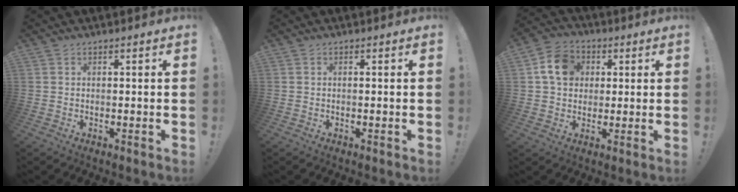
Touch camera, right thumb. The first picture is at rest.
{"total": 0.0}
{"total": 11.5, "force": [3.0, 9.4, 5.8], "torque": [-0.088, 0.008, 0.062]}